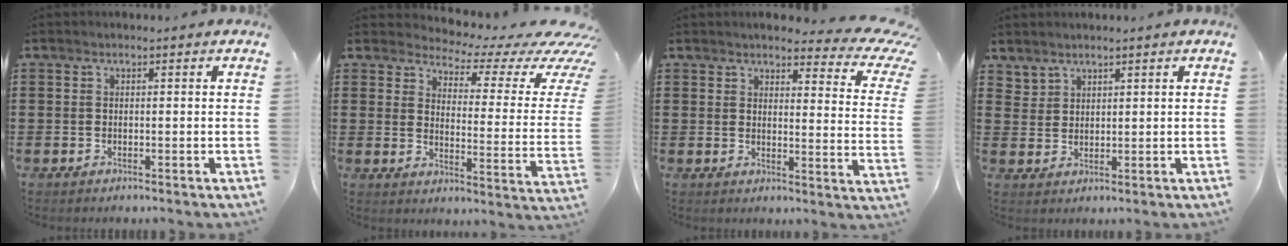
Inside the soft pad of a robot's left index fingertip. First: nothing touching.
{"total": 4.5, "force": [3.6, 1.3, 2.3], "torque": [-0.042, -0.038, 0.054]}
{"total": 4.9, "force": [4.1, 0.8, 2.5], "torque": [-0.045, -0.032, 0.065]}
{"total": 2.4, "force": [2.1, 1.0, -0.2], "torque": [-0.004, 0.001, 0.044]}